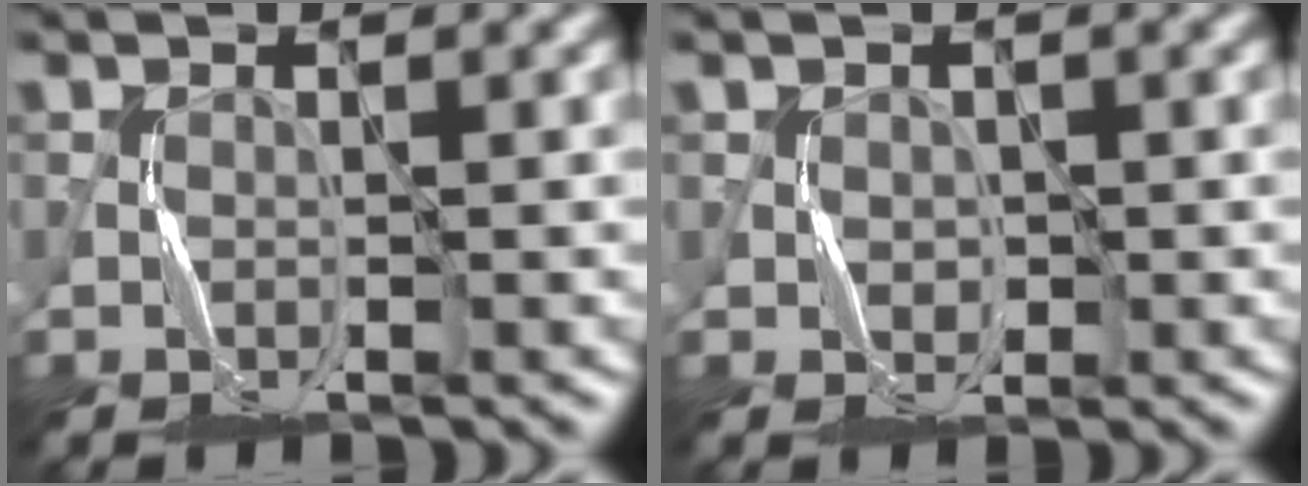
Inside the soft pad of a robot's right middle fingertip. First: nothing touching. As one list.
[{"total": 1.1, "force": [0.2, 1.0, 0.4], "torque": [-0.008, -0.003, 0.004]}]